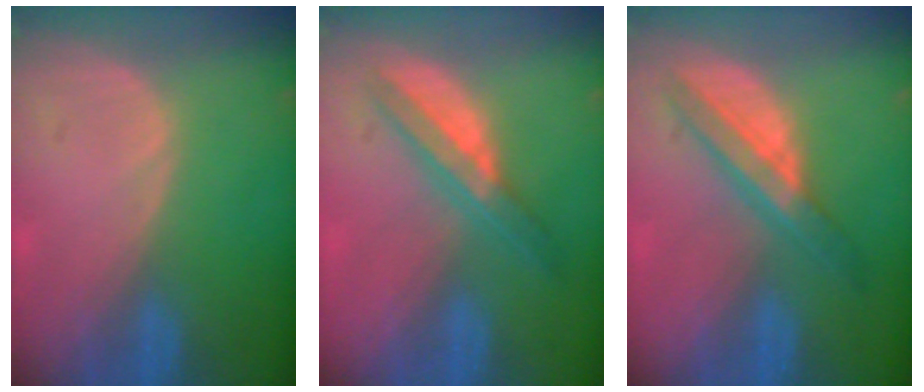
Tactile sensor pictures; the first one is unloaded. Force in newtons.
{"total": 5.7, "press": 5.3, "slide": 1.9}
{"total": 5.8, "press": 5.8, "slide": 0.1}